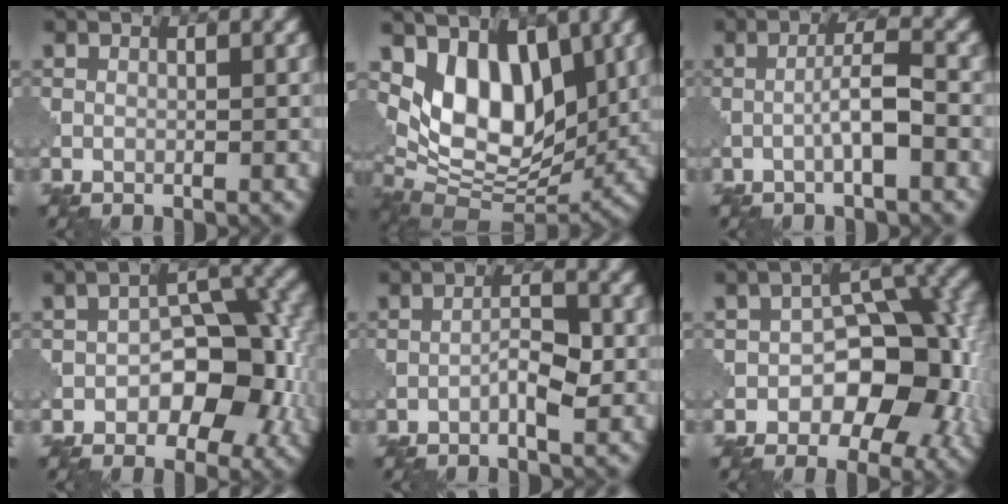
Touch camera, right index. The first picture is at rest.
{"total": 9.0, "force": [3.1, 5.3, 6.6], "torque": [-0.116, -0.017, 0.050]}
{"total": 3.0, "force": [-0.9, 0.3, 2.9], "torque": [-0.050, 0.011, -0.021]}
{"total": 7.0, "force": [-1.7, 4.3, 5.2], "torque": [-0.050, 0.009, -0.032]}
{"total": 2.5, "force": [-1.0, 0.6, 2.2], "torque": [-0.037, 0.008, -0.021]}
{"total": 9.4, "force": [-2.4, 5.8, 7.0], "torque": [-0.074, 0.006, -0.042]}